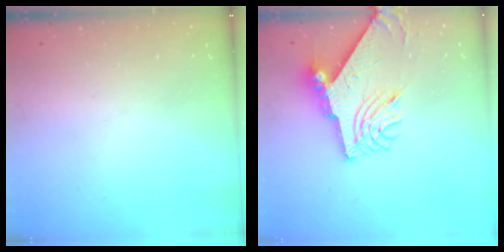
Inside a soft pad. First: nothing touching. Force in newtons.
{"total": 12.3, "press": 12.2, "slide": 1.2}